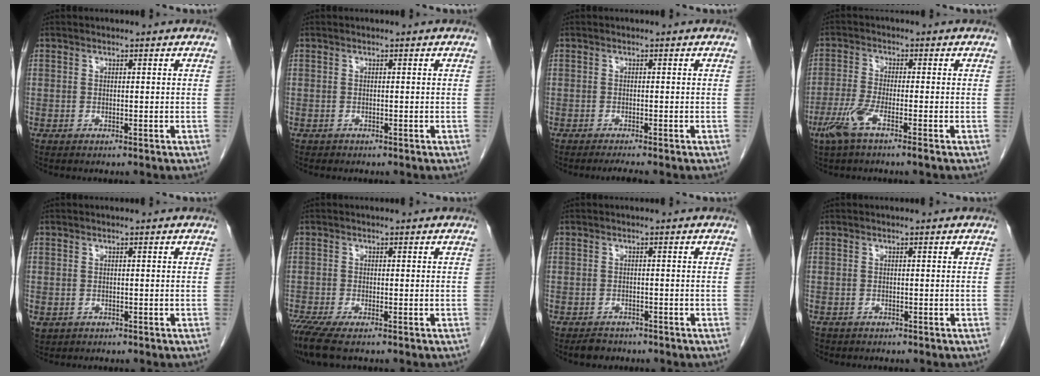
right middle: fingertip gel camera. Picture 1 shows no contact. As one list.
[{"total": 0.0}, {"total": 1.9, "force": [-1.6, -0.4, 0.9], "torque": [-0.020, -0.007, -0.026]}, {"total": 5.1, "force": [-3.0, 0.3, 4.1], "torque": [-0.096, -0.011, -0.066]}, {"total": 1.4, "force": [-0.4, 1.3, 0.4], "torque": [-0.010, 0.002, 0.005]}, {"total": 4.8, "force": [-3.4, 0.6, 3.3], "torque": [-0.062, -0.014, -0.062]}, {"total": 2.2, "force": [-1.8, 1.1, 0.5], "torque": [-0.018, -0.002, -0.025]}, {"total": 1.2, "force": [-0.9, 0.7, 0.2], "torque": [-0.012, 0.000, -0.012]}]